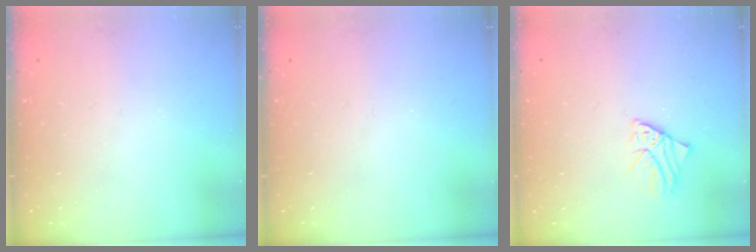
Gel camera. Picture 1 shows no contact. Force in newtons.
{"total": 0.0}
{"total": 1.5, "press": 1.5, "slide": 0.1}